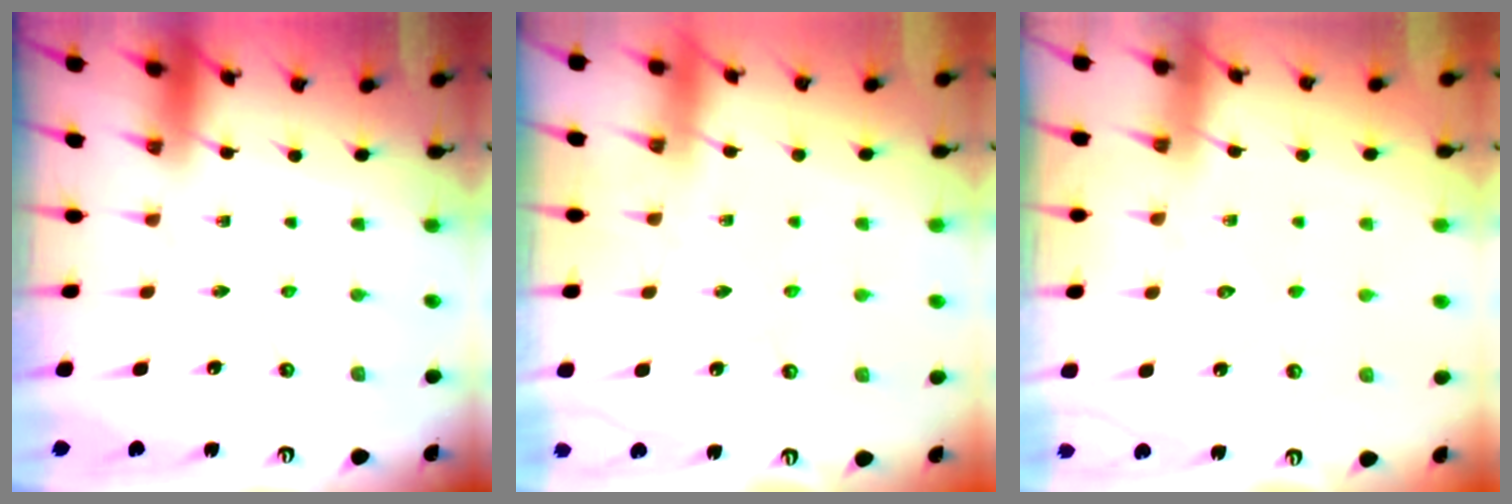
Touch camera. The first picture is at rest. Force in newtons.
{"total": 3.3, "press": 3.3, "slide": 0.4}
{"total": 4.6, "press": 4.5, "slide": 0.6}